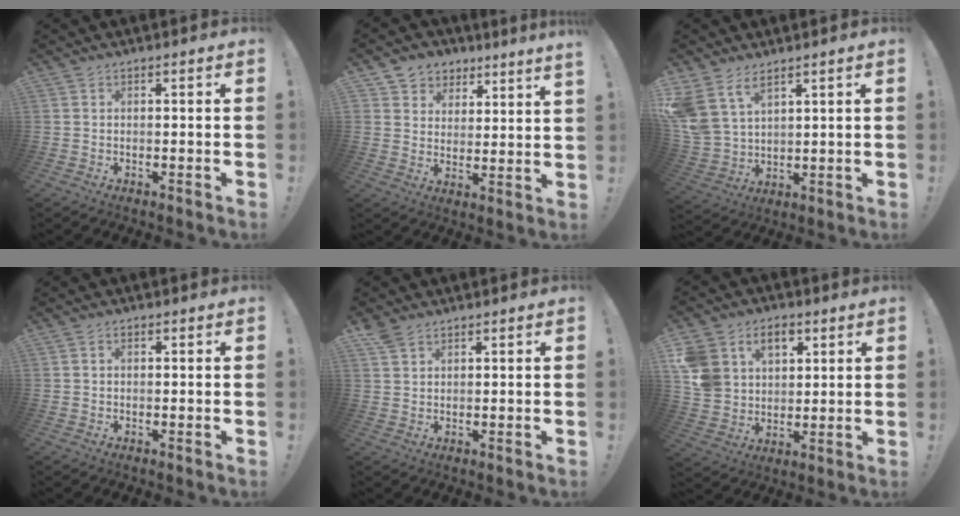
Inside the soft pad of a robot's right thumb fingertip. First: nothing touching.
{"total": 5.4, "force": [4.4, 3.0, 0.2], "torque": [-0.013, -0.039, 0.086]}
{"total": 9.6, "force": [6.6, 5.2, 4.6], "torque": [-0.112, -0.038, 0.134]}
{"total": 0.6, "force": [0.0, 0.5, 0.4], "torque": [-0.010, 0.003, 0.002]}
{"total": 3.5, "force": [2.5, 1.8, 1.5], "torque": [-0.025, -0.011, 0.049]}
{"total": 13.7, "force": [5.9, 10.8, 6.1], "torque": [-0.105, -0.025, 0.120]}